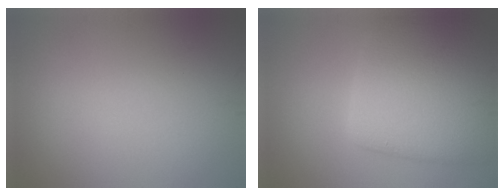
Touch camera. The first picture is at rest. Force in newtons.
{"total": 10.1, "press": 10.1, "slide": 0.4}